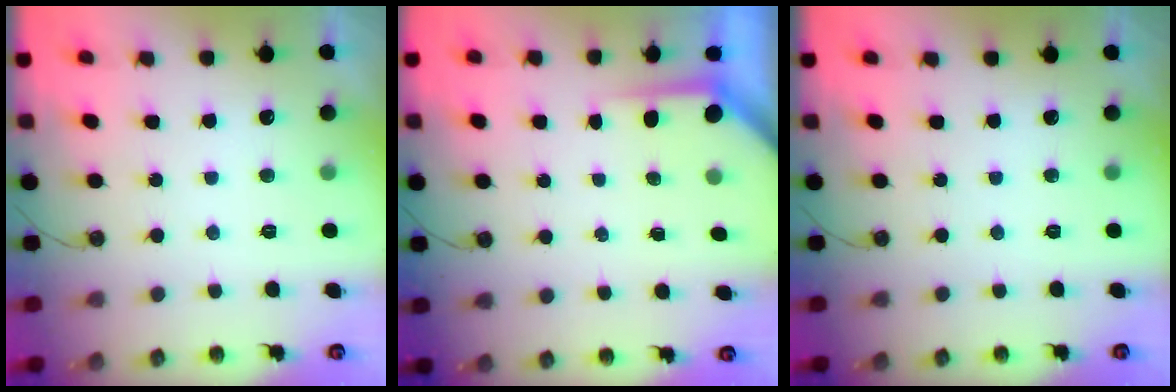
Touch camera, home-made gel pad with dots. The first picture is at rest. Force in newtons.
{"total": 3.5, "press": 3.5, "slide": 0.4}
{"total": 0.0}